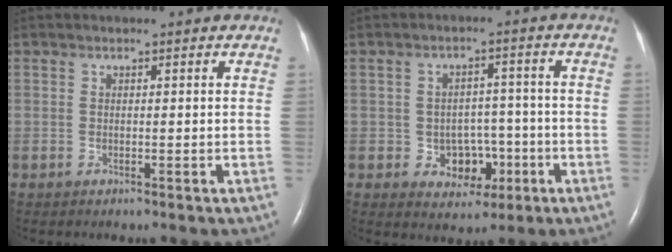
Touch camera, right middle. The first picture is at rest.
{"total": 5.8, "force": [-1.9, 4.5, 3.1], "torque": [-0.040, 0.018, -0.019]}